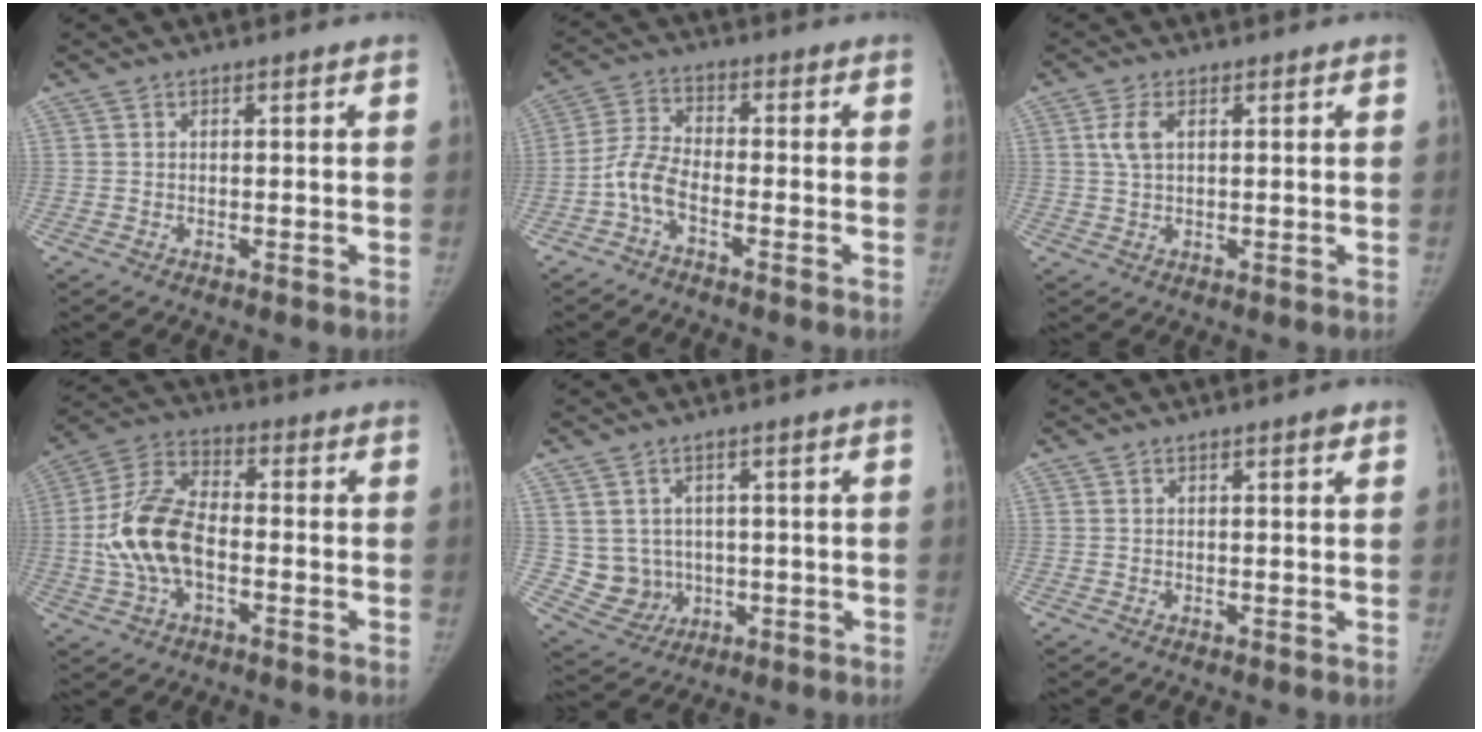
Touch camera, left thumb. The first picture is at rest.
{"total": 5.9, "force": [-2.9, 2.5, 4.4], "torque": [-0.096, 0.024, -0.067]}
{"total": 3.7, "force": [1.2, 2.0, 2.9], "torque": [-0.064, 0.005, 0.024]}
{"total": 13.2, "force": [-2.2, 7.4, 10.7], "torque": [-0.218, 0.032, -0.046]}
{"total": 6.7, "force": [0.4, 6.3, 2.2], "torque": [-0.010, -0.002, 0.024]}
{"total": 1.0, "force": [0.5, 0.3, 0.8], "torque": [-0.011, 0.000, 0.006]}